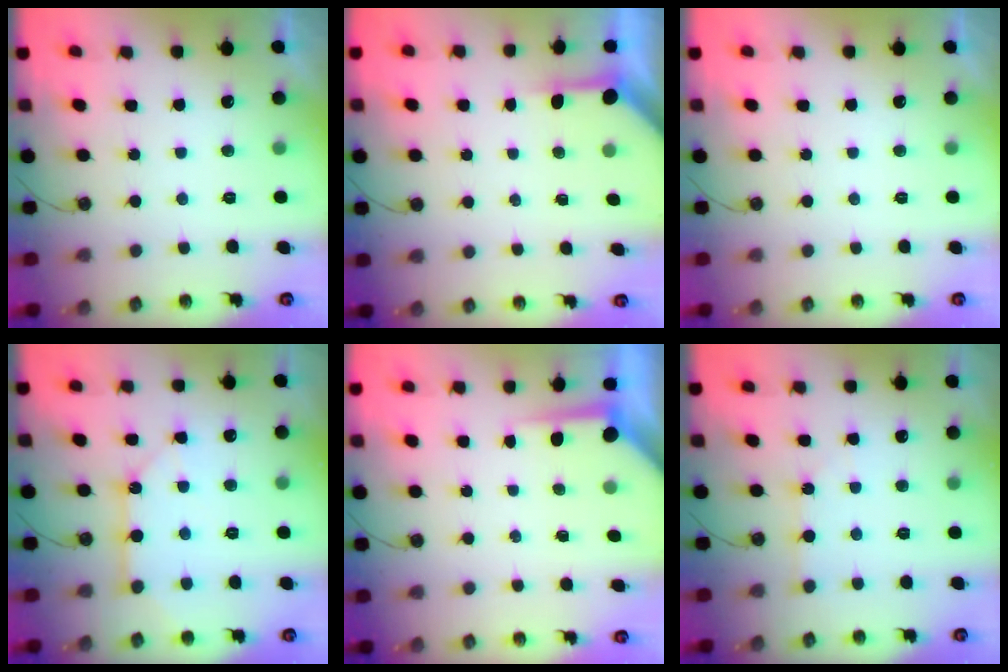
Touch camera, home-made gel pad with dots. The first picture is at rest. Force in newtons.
{"total": 3.7, "press": 3.7, "slide": 0.3}
{"total": 0.0}
{"total": 11.0, "press": 10.9, "slide": 0.9}
{"total": 4.1, "press": 4.1, "slide": 0.4}
{"total": 2.1, "press": 2.1, "slide": 0.3}